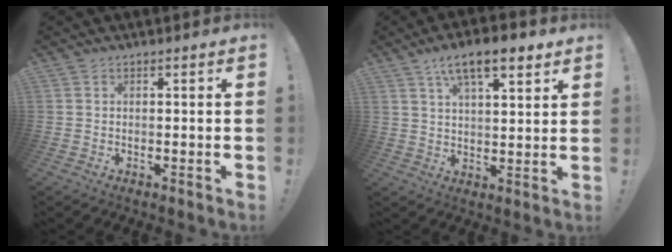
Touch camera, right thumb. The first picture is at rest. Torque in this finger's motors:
{"motor_torque": [-1.05, 1.63, 0.97, 0.57, 0.12]}